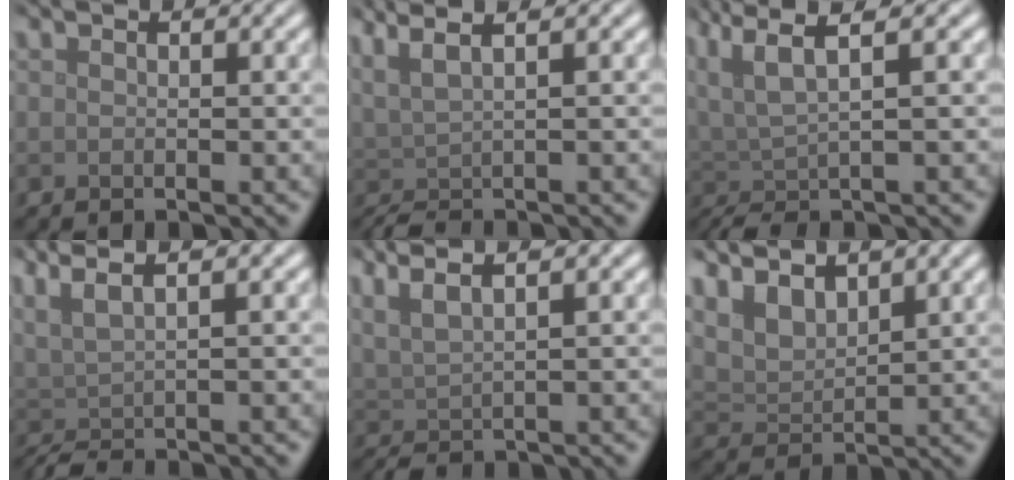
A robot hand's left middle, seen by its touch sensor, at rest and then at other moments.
{"total": 4.4, "force": [1.6, 1.3, 3.9], "torque": [-0.059, 0.009, 0.026]}
{"total": 5.7, "force": [2.0, 1.2, 5.2], "torque": [-0.101, 0.012, 0.030]}
{"total": 4.5, "force": [1.2, 1.4, 4.1], "torque": [-0.060, 0.007, 0.018]}
{"total": 4.1, "force": [2.3, 1.1, 3.1], "torque": [-0.055, 0.013, 0.043]}
{"total": 4.9, "force": [3.9, 2.0, 2.2], "torque": [-0.058, 0.010, 0.064]}